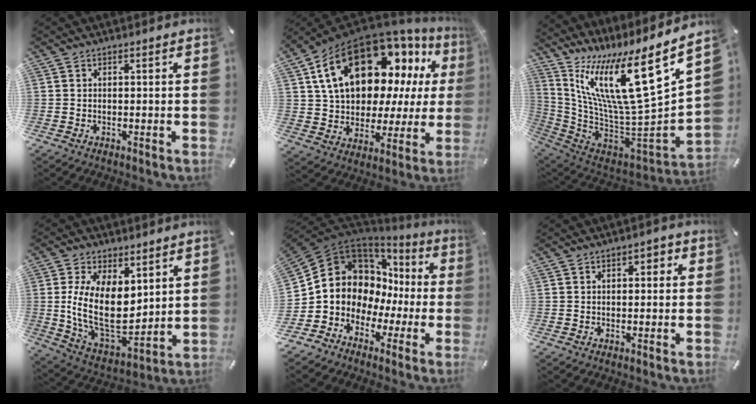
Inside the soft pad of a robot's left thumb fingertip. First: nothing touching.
{"total": 21.7, "force": [10.4, 12.8, 14.2], "torque": [-0.244, -0.058, 0.182]}
{"total": 19.1, "force": [9.7, 5.1, 15.6], "torque": [-0.271, -0.111, 0.153]}
{"total": 16.8, "force": [3.4, 10.8, 12.4], "torque": [-0.249, -0.041, 0.067]}
{"total": 10.1, "force": [1.5, 9.7, 2.4], "torque": [-0.055, -0.044, 0.038]}
{"total": 2.0, "force": [0.3, 1.3, 1.5], "torque": [-0.023, 0.007, 0.000]}